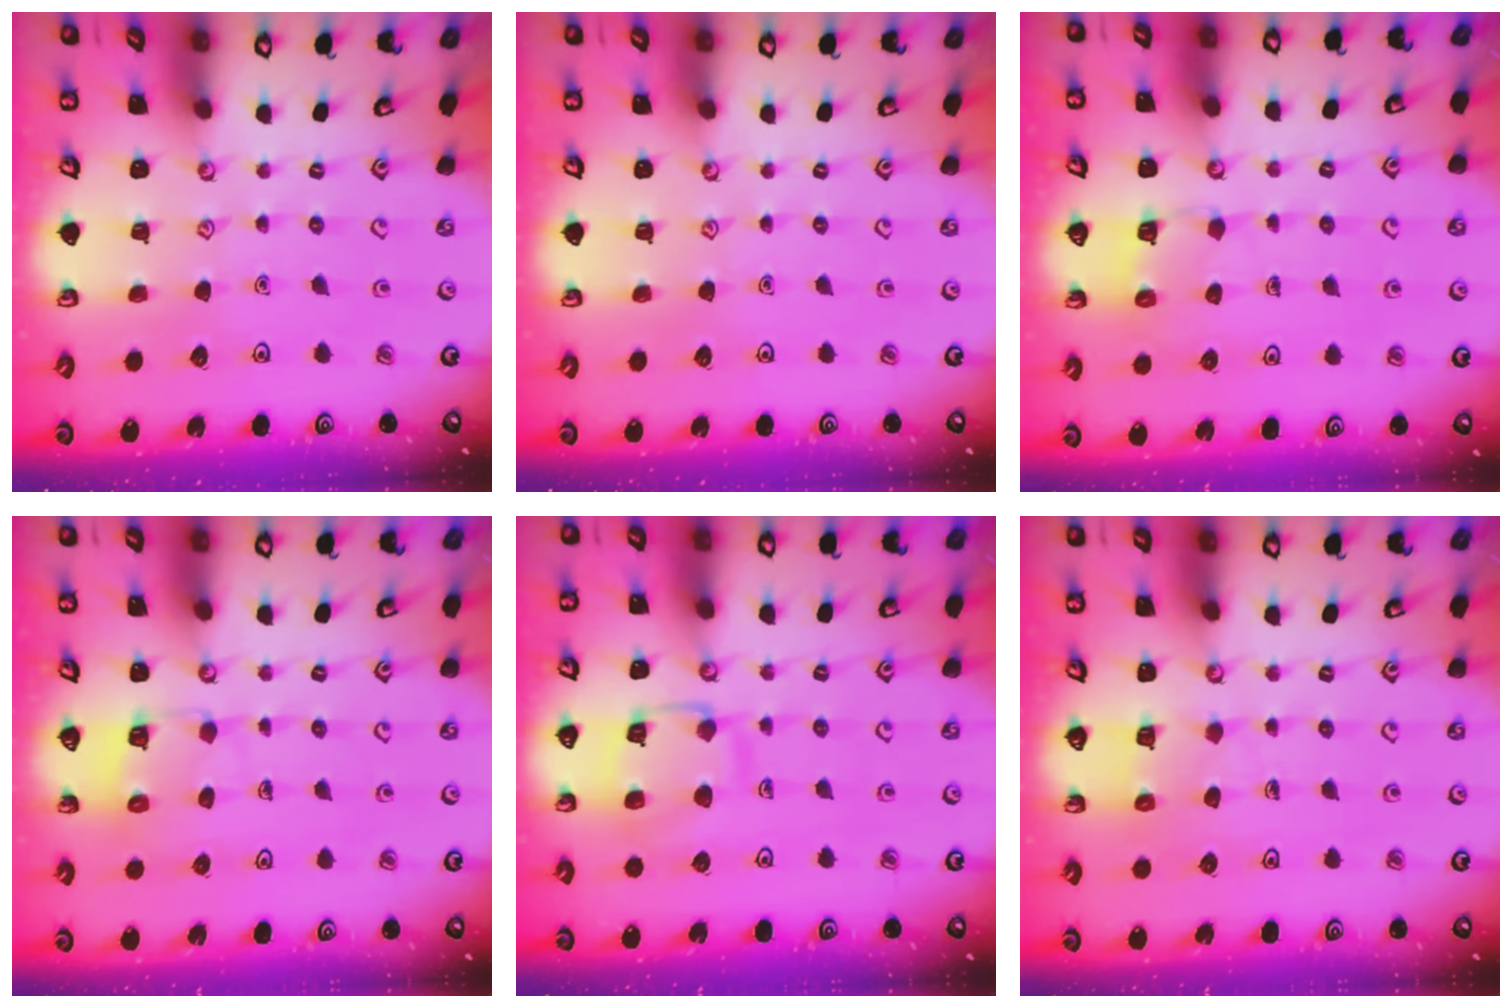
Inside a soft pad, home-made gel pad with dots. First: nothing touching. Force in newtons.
{"total": 0.0}
{"total": 4.2, "press": 4.2, "slide": 0.3}
{"total": 5.6, "press": 5.6, "slide": 0.4}
{"total": 12.2, "press": 12.1, "slide": 1.2}
{"total": 4.6, "press": 4.6, "slide": 0.3}